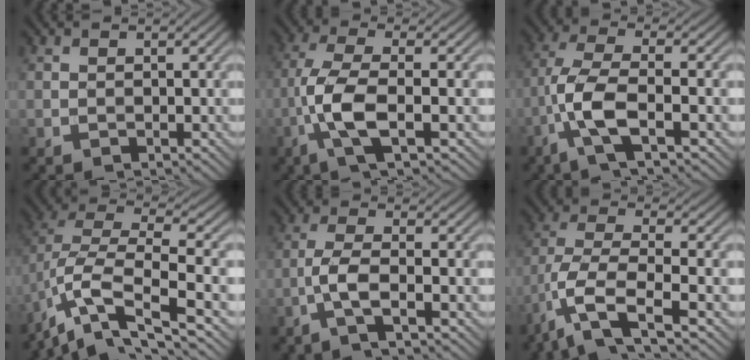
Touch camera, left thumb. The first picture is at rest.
{"total": 7.6, "force": [-2.3, 2.0, 7.0], "torque": [-0.152, 0.011, -0.058]}
{"total": 7.9, "force": [-3.1, 2.2, 7.0], "torque": [-0.154, 0.008, -0.078]}
{"total": 12.1, "force": [-5.9, 4.1, 9.8], "torque": [-0.206, 0.001, -0.101]}
{"total": 4.0, "force": [-1.7, 0.6, 3.6], "torque": [-0.079, 0.010, -0.048]}
{"total": 9.1, "force": [-4.9, 2.8, 7.1], "torque": [-0.156, -0.008, -0.106]}